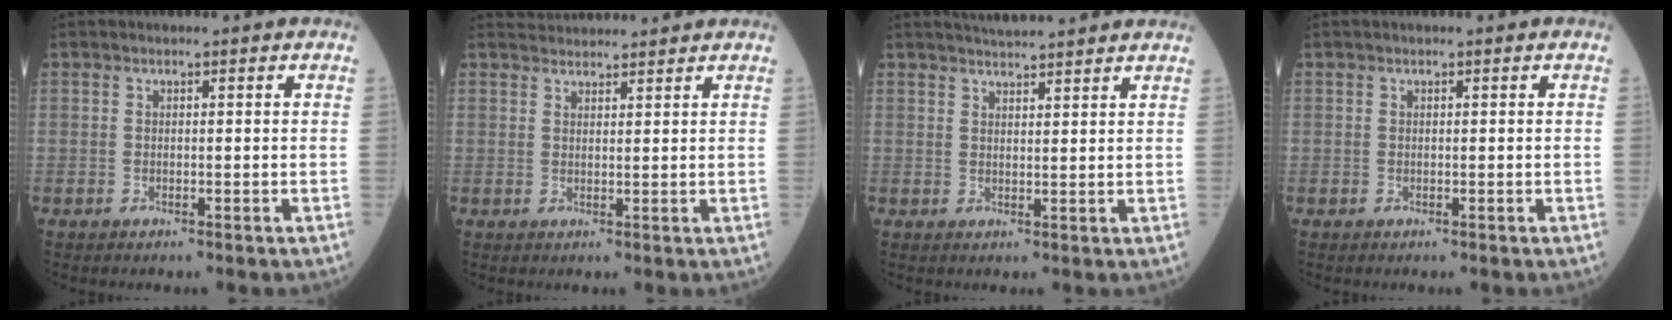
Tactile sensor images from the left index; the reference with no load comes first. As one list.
[{"total": 4.6, "force": [4.6, 0.2, 0.2], "torque": [-0.010, 0.032, 0.072]}, {"total": 5.9, "force": [5.6, -0.1, 1.9], "torque": [-0.032, 0.023, 0.075]}, {"total": 0.0}]